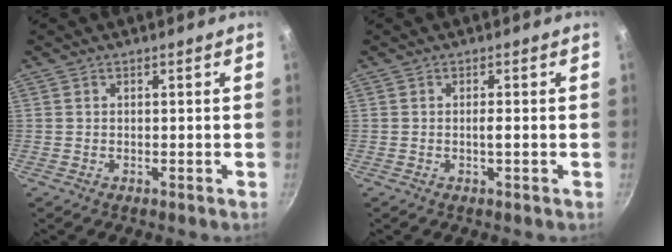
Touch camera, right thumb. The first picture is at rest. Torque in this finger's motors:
{"motor_torque": [1.50, 1.00, 0.99, -0.74, 0.35]}